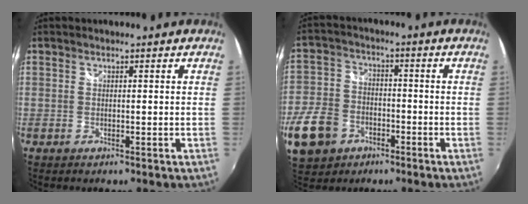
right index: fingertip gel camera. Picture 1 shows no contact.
{"total": 13.1, "force": [-5.9, 9.8, 6.3], "torque": [-0.172, 0.009, -0.107]}